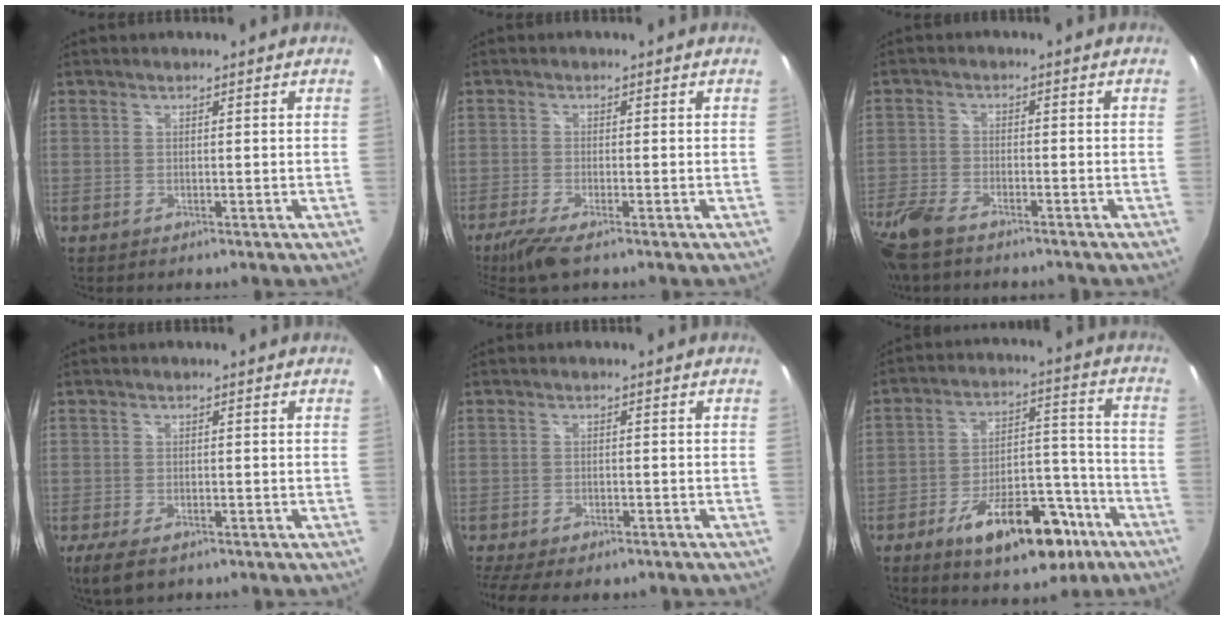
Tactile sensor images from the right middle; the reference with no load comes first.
{"total": 5.5, "force": [-4.0, 0.3, 3.7], "torque": [-0.088, -0.023, -0.077]}
{"total": 12.2, "force": [-9.4, 4.7, 6.3], "torque": [-0.173, -0.036, -0.182]}
{"total": 5.6, "force": [-3.5, 2.4, 3.6], "torque": [-0.082, -0.024, -0.060]}
{"total": 9.2, "force": [-7.0, 3.5, 4.9], "torque": [-0.120, -0.037, -0.111]}
{"total": 18.3, "force": [-11.0, 8.1, 12.1], "torque": [-0.196, 0.015, -0.155]}